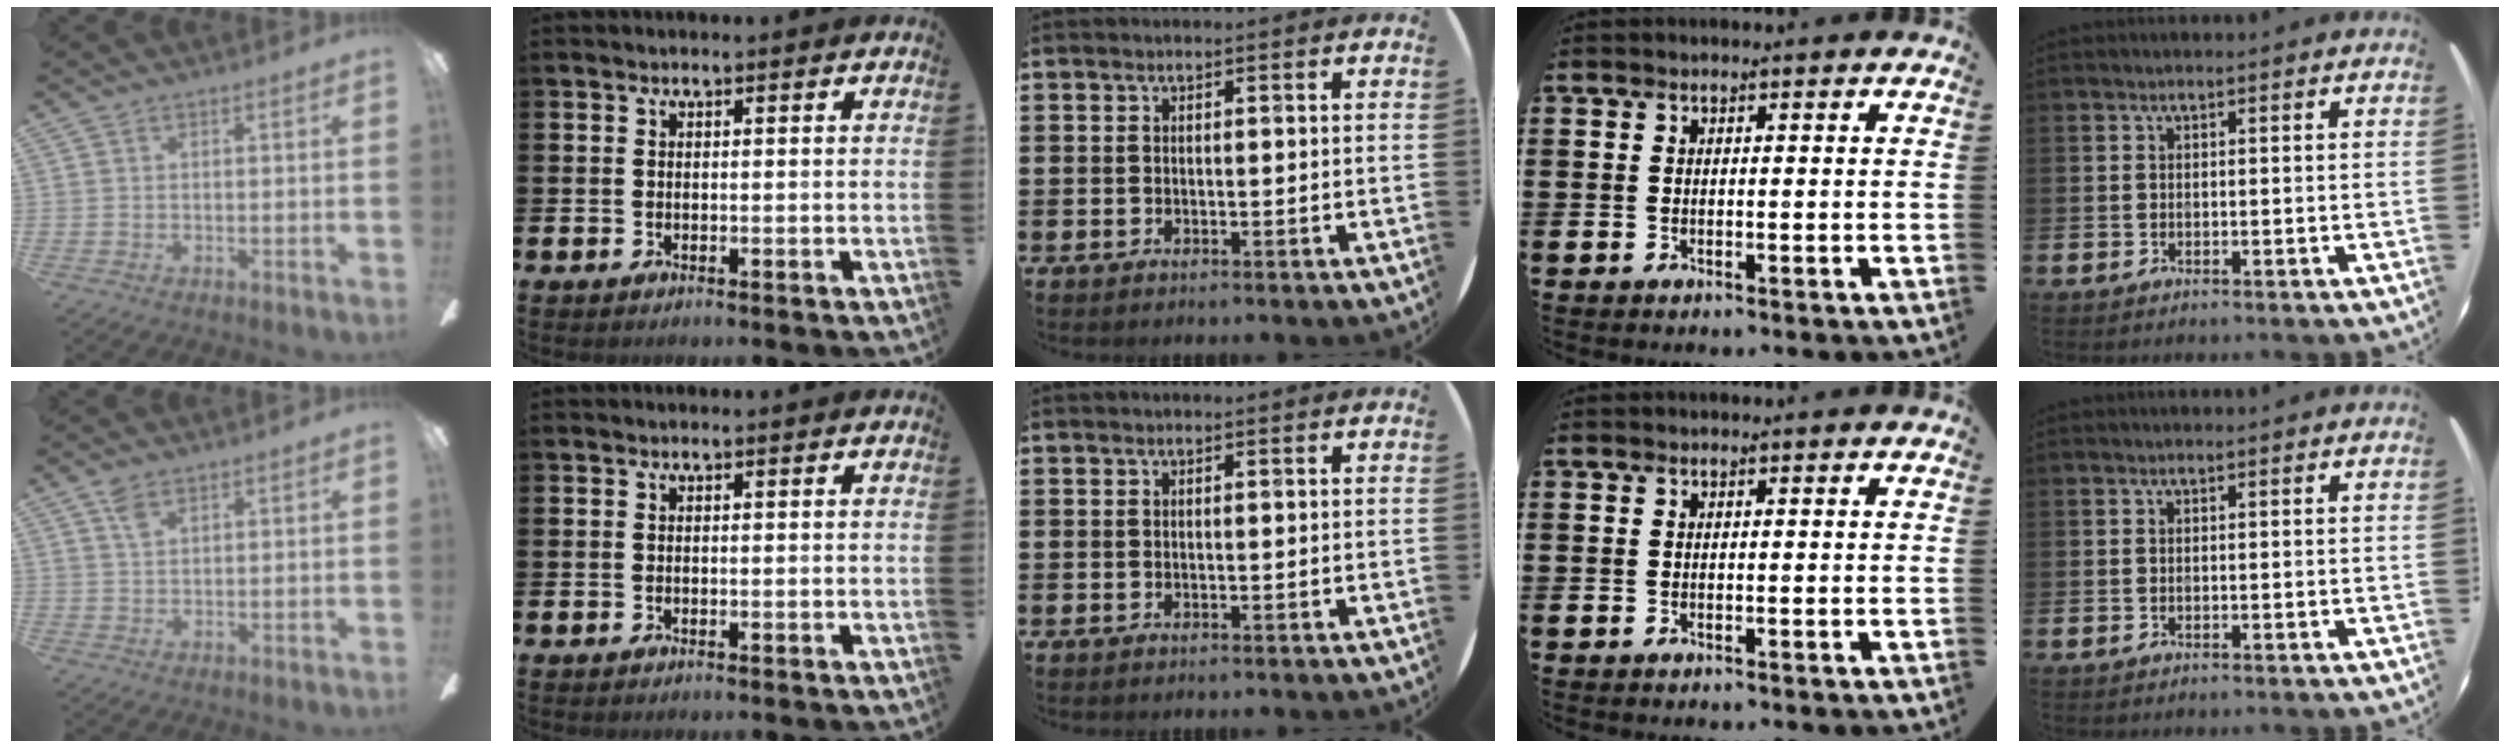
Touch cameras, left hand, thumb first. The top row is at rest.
{"thumb": {"total": 2.9, "force": [2.0, 1.3, 1.8], "torque": [-0.033, -0.003, 0.035]}}